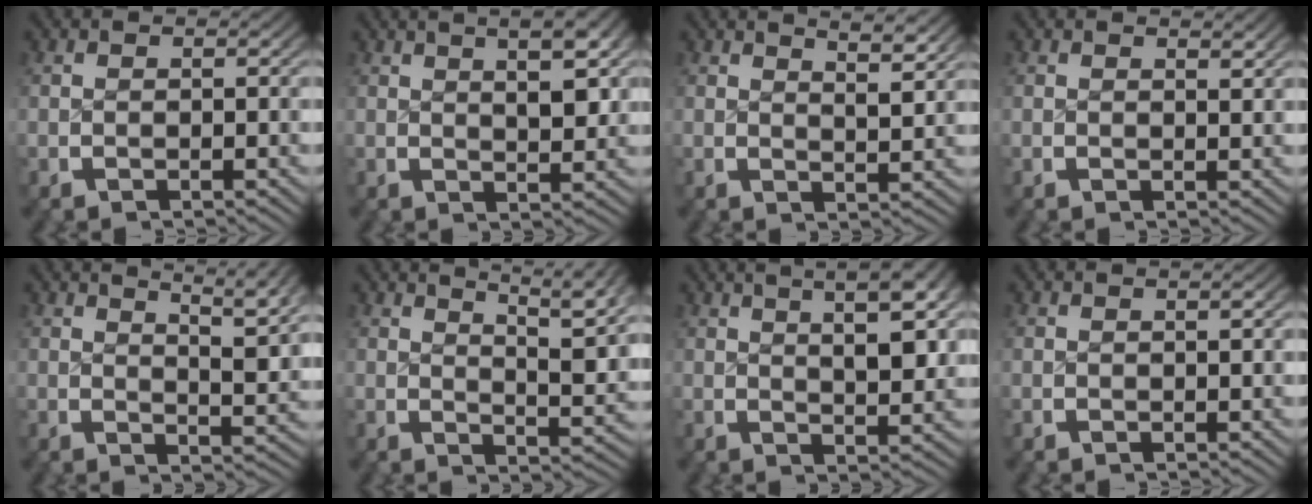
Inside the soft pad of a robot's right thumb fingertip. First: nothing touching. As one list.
[{"total": 5.9, "force": [2.5, 2.2, 4.9], "torque": [-0.053, 0.009, 0.038]}, {"total": 3.7, "force": [2.8, 0.7, 2.4], "torque": [-0.028, 0.000, 0.044]}, {"total": 0.9, "force": [0.8, 0.0, 0.4], "torque": [-0.002, -0.003, 0.013]}, {"total": 6.0, "force": [3.5, 2.0, 4.4], "torque": [-0.049, -0.001, 0.051]}, {"total": 7.3, "force": [4.0, 2.9, 5.5], "torque": [-0.060, -0.001, 0.058]}, {"total": 7.8, "force": [3.3, 3.1, 6.3], "torque": [-0.073, 0.014, 0.048]}, {"total": 0.5, "force": [0.3, 0.0, 0.4], "torque": [-0.005, 0.001, 0.005]}]